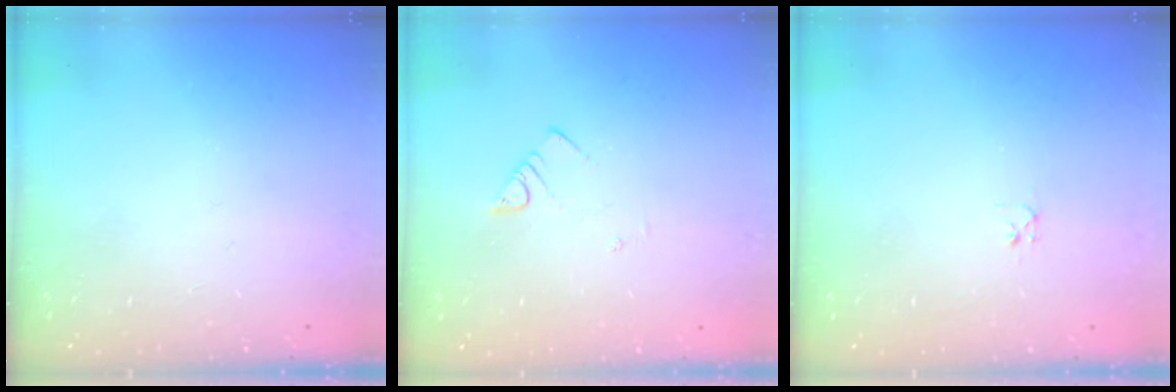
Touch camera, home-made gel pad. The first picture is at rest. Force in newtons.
{"total": 2.1, "press": 2.1, "slide": 0.4}
{"total": 3.2, "press": 3.2, "slide": 0.4}